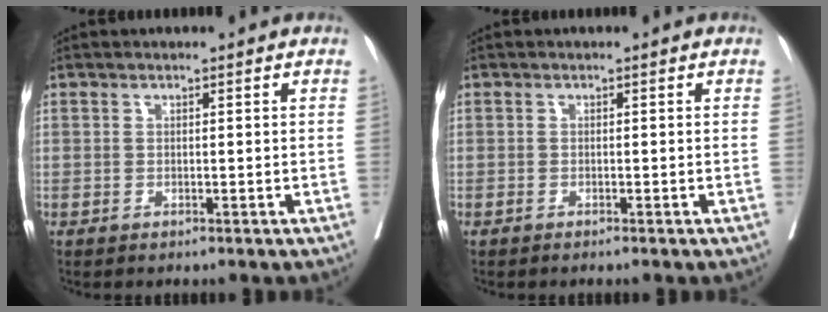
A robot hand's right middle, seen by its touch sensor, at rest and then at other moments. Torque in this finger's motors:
{"motor_torque": [-0.16, 0.03, -0.04, -0.01]}